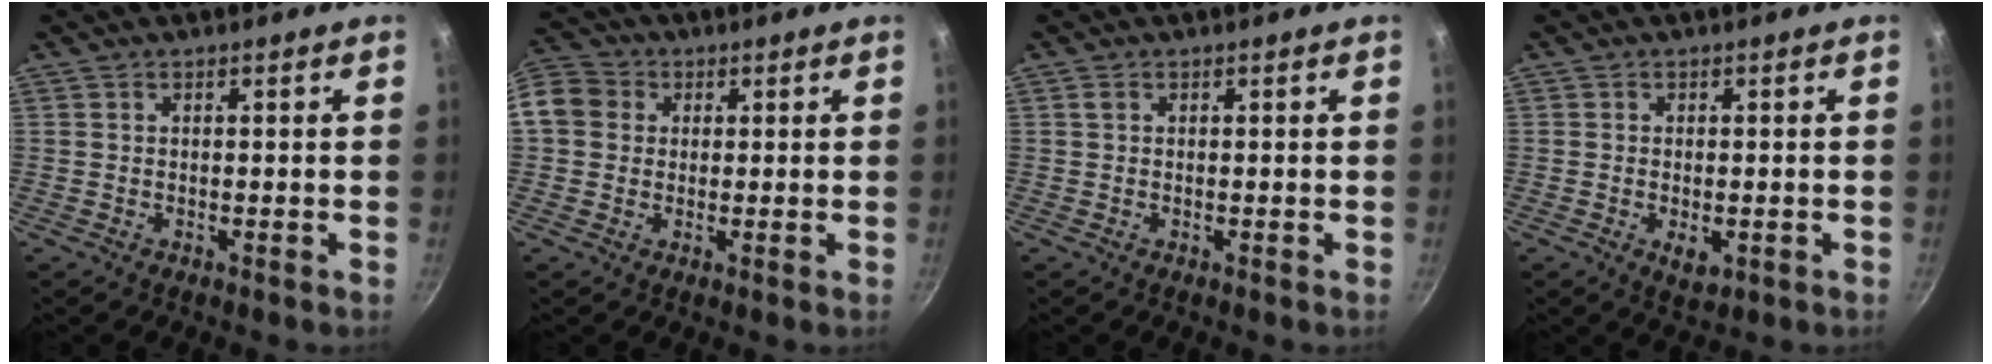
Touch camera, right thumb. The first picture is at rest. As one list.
[{"total": 11.0, "force": [1.5, 9.7, 4.9], "torque": [-0.092, 0.030, 0.015]}, {"total": 0.7, "force": [0.3, 0.4, 0.4], "torque": [-0.009, 0.001, 0.006]}, {"total": 3.2, "force": [-0.7, 1.7, 2.6], "torque": [-0.036, -0.006, -0.006]}]